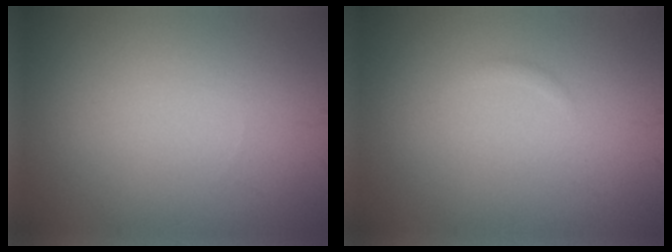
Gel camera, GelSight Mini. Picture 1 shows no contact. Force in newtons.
{"total": 0.5, "press": 0.5, "slide": 0.0}